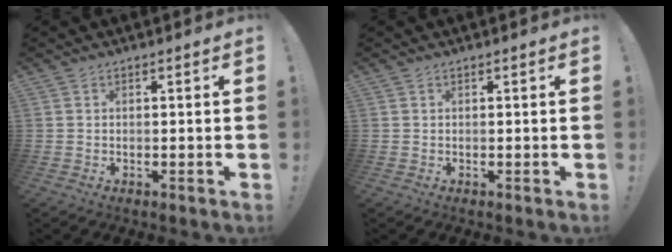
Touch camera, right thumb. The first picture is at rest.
{"total": 0.0}